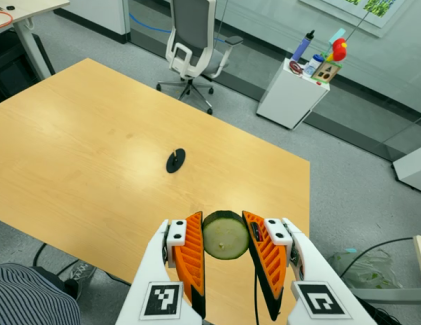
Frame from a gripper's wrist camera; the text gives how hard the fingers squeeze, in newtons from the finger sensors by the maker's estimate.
{"total": 9.4, "left": 9.2, "right": 9.7}